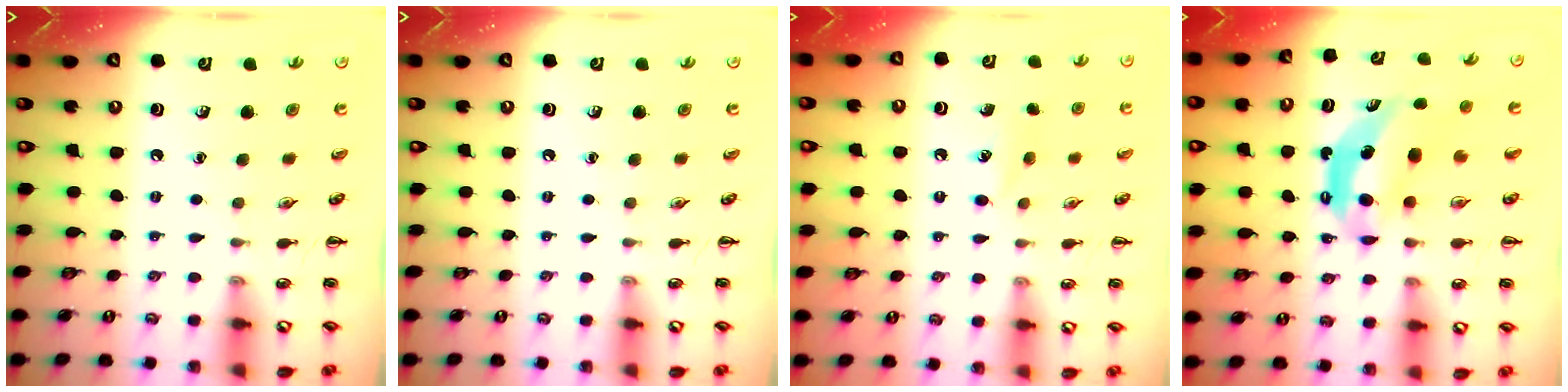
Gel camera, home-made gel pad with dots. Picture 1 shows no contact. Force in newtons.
{"total": 0.0}
{"total": 8.7, "press": 8.5, "slide": 1.8}
{"total": 6.6, "press": 6.5, "slide": 1.3}